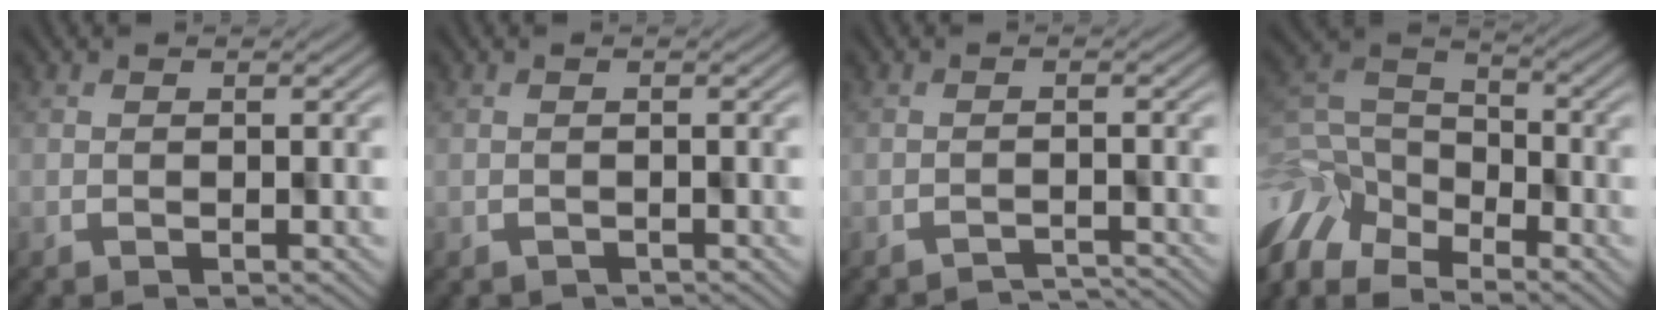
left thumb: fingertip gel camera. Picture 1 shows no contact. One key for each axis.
{"total": 0.9, "fx": -0.8, "fy": 0.4, "fz": 0.0, "tx": 0.001, "ty": -0.001, "tz": -0.012}
{"total": 2.5, "fx": -2.4, "fy": 0.3, "fz": 0.4, "tx": -0.008, "ty": 0.001, "tz": -0.031}
{"total": 10.5, "fx": -7.6, "fy": 4.8, "fz": 5.5, "tx": -0.159, "ty": -0.013, "tz": -0.143}